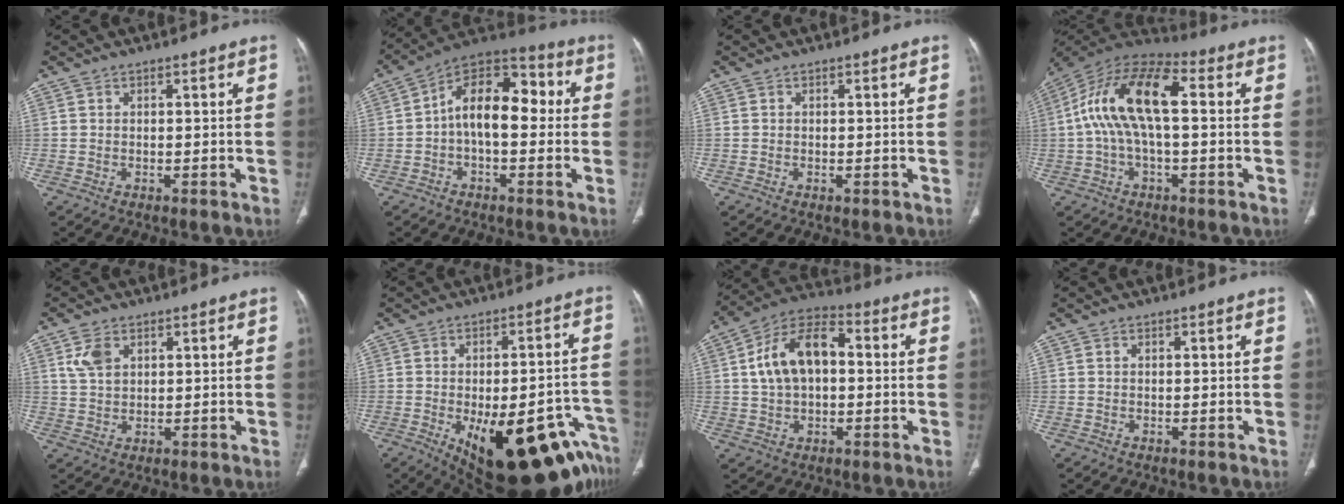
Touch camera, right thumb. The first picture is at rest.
{"total": 14.2, "force": [0.2, 8.2, 11.6], "torque": [-0.157, 0.046, -0.011]}
{"total": 0.0}
{"total": 15.9, "force": [1.2, 7.1, 14.2], "torque": [-0.279, 0.047, 0.013]}
{"total": 4.8, "force": [2.1, 3.1, 3.0], "torque": [-0.054, -0.001, 0.048]}
{"total": 25.9, "force": [-13.4, 10.7, 19.5], "torque": [-0.182, 0.048, -0.162]}
{"total": 13.2, "force": [1.4, 8.1, 10.4], "torque": [-0.180, 0.031, 0.016]}
{"total": 0.0}